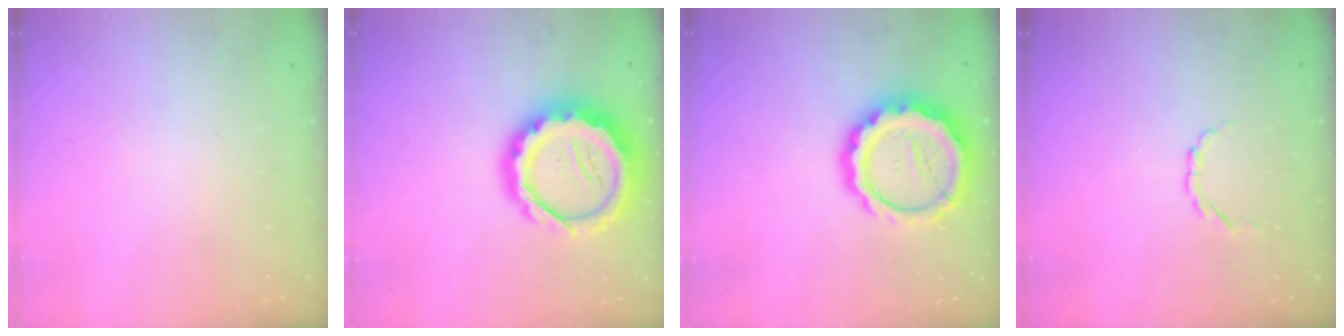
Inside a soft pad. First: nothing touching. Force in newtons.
{"total": 18.4, "press": 18.1, "slide": 3.6}
{"total": 14.9, "press": 14.5, "slide": 3.1}
{"total": 2.6, "press": 2.5, "slide": 0.9}